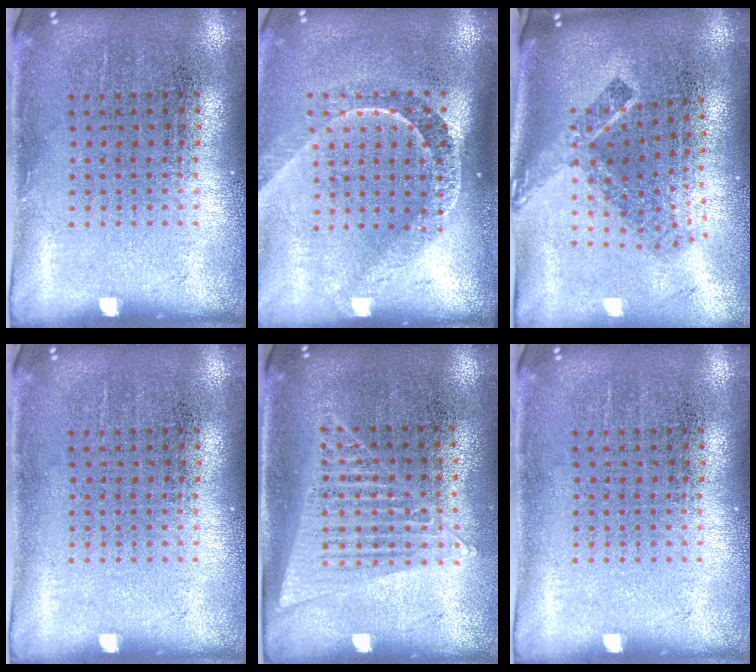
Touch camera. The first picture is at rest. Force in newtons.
{"total": 2.1, "press": 1.5, "slide": 1.5}
{"total": 2.4, "press": 1.6, "slide": 1.8}
{"total": 0.0}
{"total": 1.2, "press": 1.2, "slide": 0.4}
{"total": 0.0}